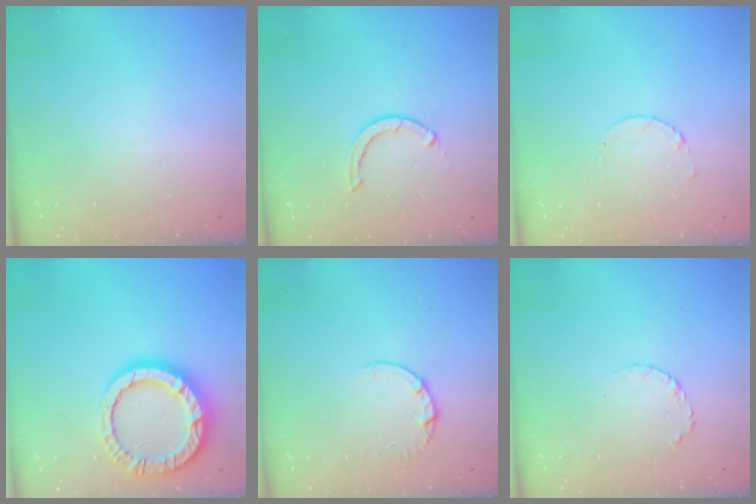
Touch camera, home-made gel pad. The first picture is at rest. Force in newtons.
{"total": 3.1, "press": 3.0, "slide": 0.3}
{"total": 2.3, "press": 2.3, "slide": 0.3}
{"total": 14.0, "press": 14.0, "slide": 1.3}
{"total": 2.7, "press": 2.7, "slide": 0.4}
{"total": 3.3, "press": 3.3, "slide": 0.3}